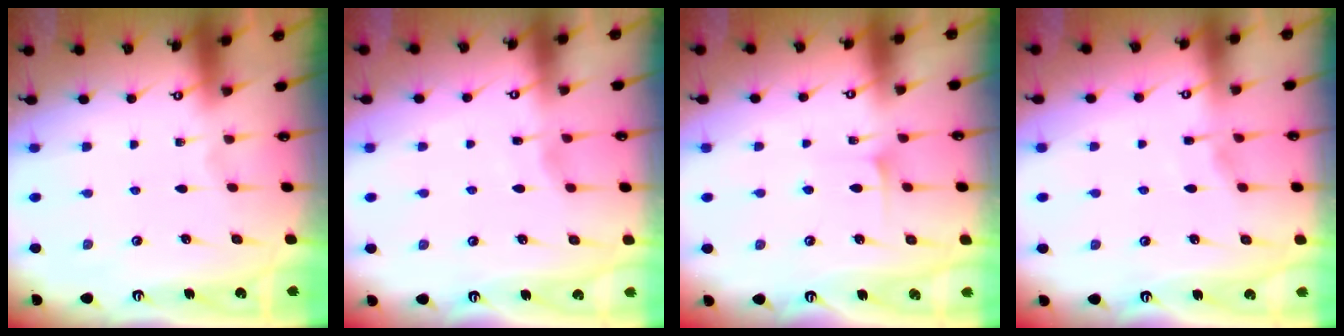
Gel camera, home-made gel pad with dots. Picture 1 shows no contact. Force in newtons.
{"total": 2.2, "press": 2.2, "slide": 0.2}
{"total": 6.2, "press": 6.1, "slide": 1.0}
{"total": 3.0, "press": 3.0, "slide": 0.5}